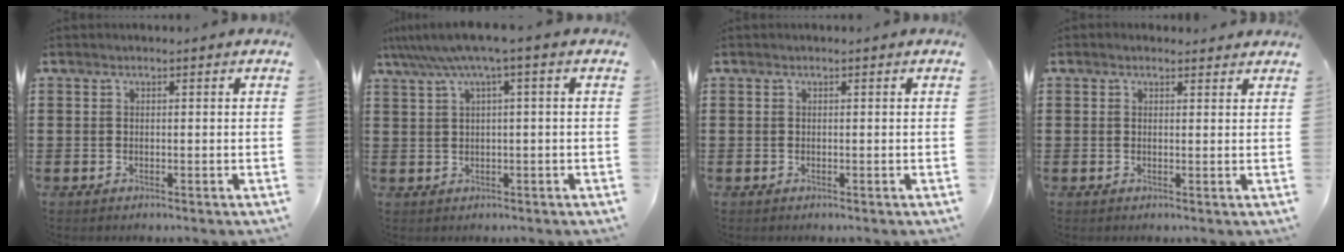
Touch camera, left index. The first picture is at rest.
{"total": 4.2, "force": [1.2, -0.2, 4.0], "torque": [-0.080, -0.006, 0.017]}
{"total": 0.0}
{"total": 1.1, "force": [1.1, 0.3, 0.2], "torque": [-0.007, 0.003, 0.020]}